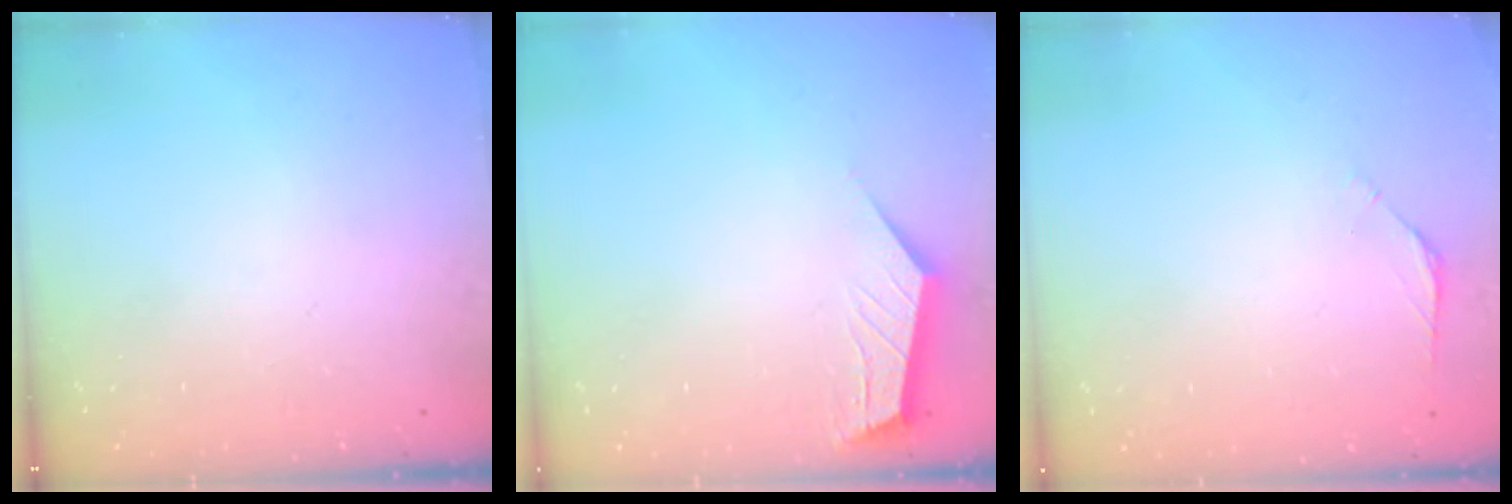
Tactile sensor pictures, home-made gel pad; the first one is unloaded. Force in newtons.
{"total": 2.8, "press": 2.8, "slide": 0.4}
{"total": 1.8, "press": 1.7, "slide": 0.6}